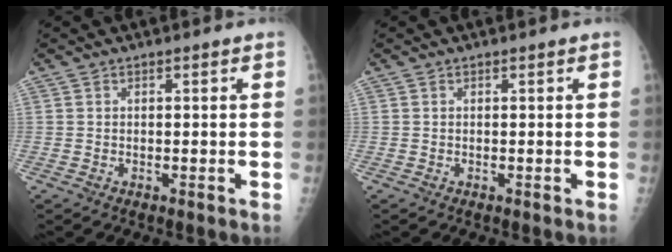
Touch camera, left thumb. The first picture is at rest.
{"total": 0.0}